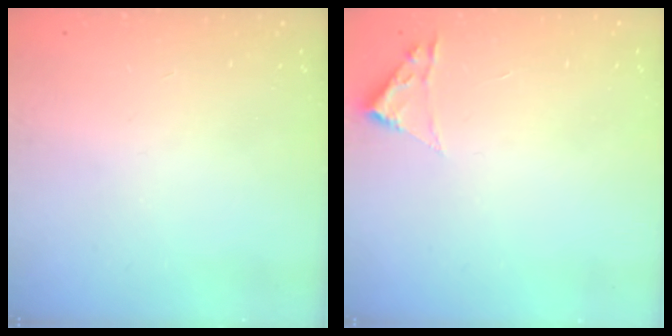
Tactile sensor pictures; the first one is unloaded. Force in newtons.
{"total": 1.8, "press": 1.8, "slide": 0.2}